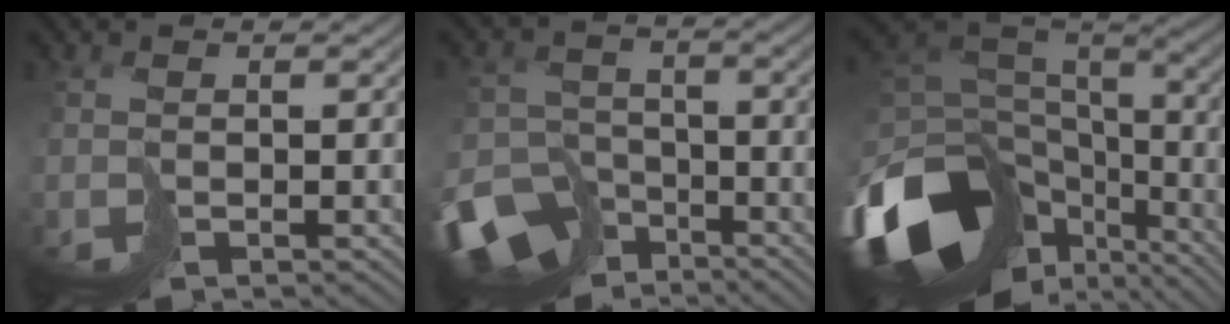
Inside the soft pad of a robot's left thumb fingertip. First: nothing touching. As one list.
[{"total": 12.0, "force": [-8.5, 7.5, 3.9], "torque": [-0.106, -0.044, -0.130]}, {"total": 18.2, "force": [-8.5, 11.4, 11.3], "torque": [-0.280, -0.053, -0.111]}]